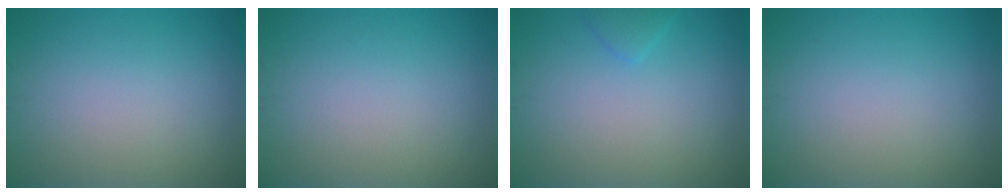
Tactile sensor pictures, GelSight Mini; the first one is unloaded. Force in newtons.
{"total": 0.0}
{"total": 1.0, "press": 1.0, "slide": 0.1}
{"total": 0.0}